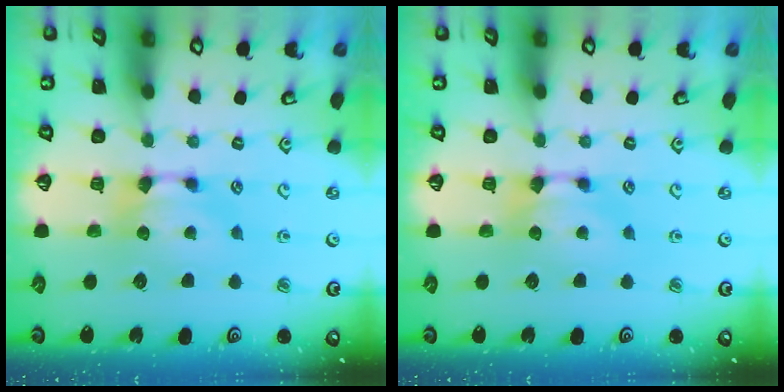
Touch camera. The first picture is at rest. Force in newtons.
{"total": 0.0}